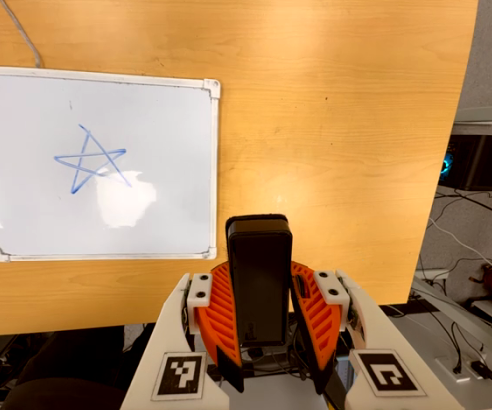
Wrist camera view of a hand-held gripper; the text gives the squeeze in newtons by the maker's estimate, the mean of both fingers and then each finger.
{"total": 9.0, "left": 7.7, "right": 10.3}